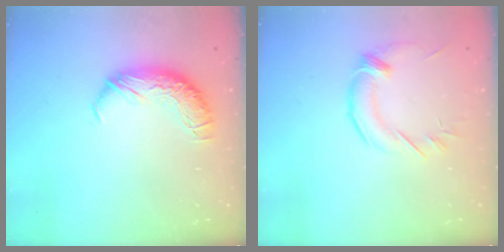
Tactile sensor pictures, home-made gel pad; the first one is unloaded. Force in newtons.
{"total": 1.2, "press": 0.3, "slide": 1.1}